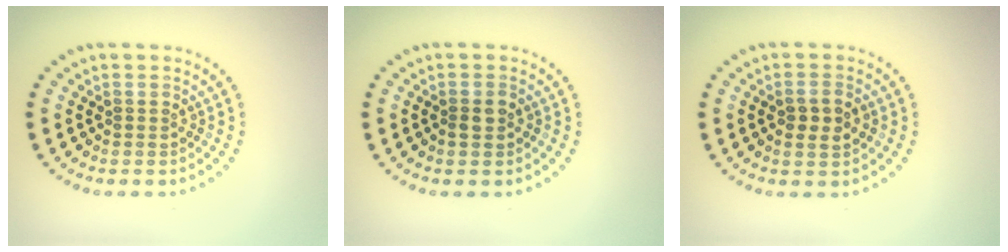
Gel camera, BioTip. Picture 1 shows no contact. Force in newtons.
{"total": 1.3, "press": 1.3, "slide": 0.3}
{"total": 2.0, "press": 2.0, "slide": 0.2}